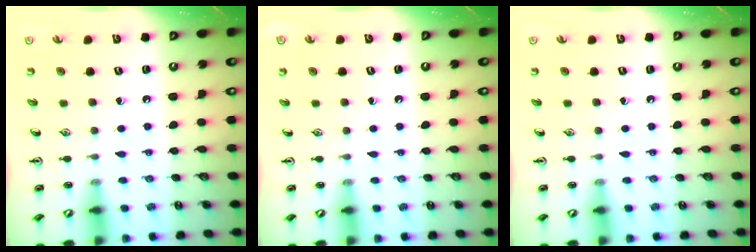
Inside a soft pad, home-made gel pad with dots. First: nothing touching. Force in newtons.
{"total": 0.0}
{"total": 0.0}